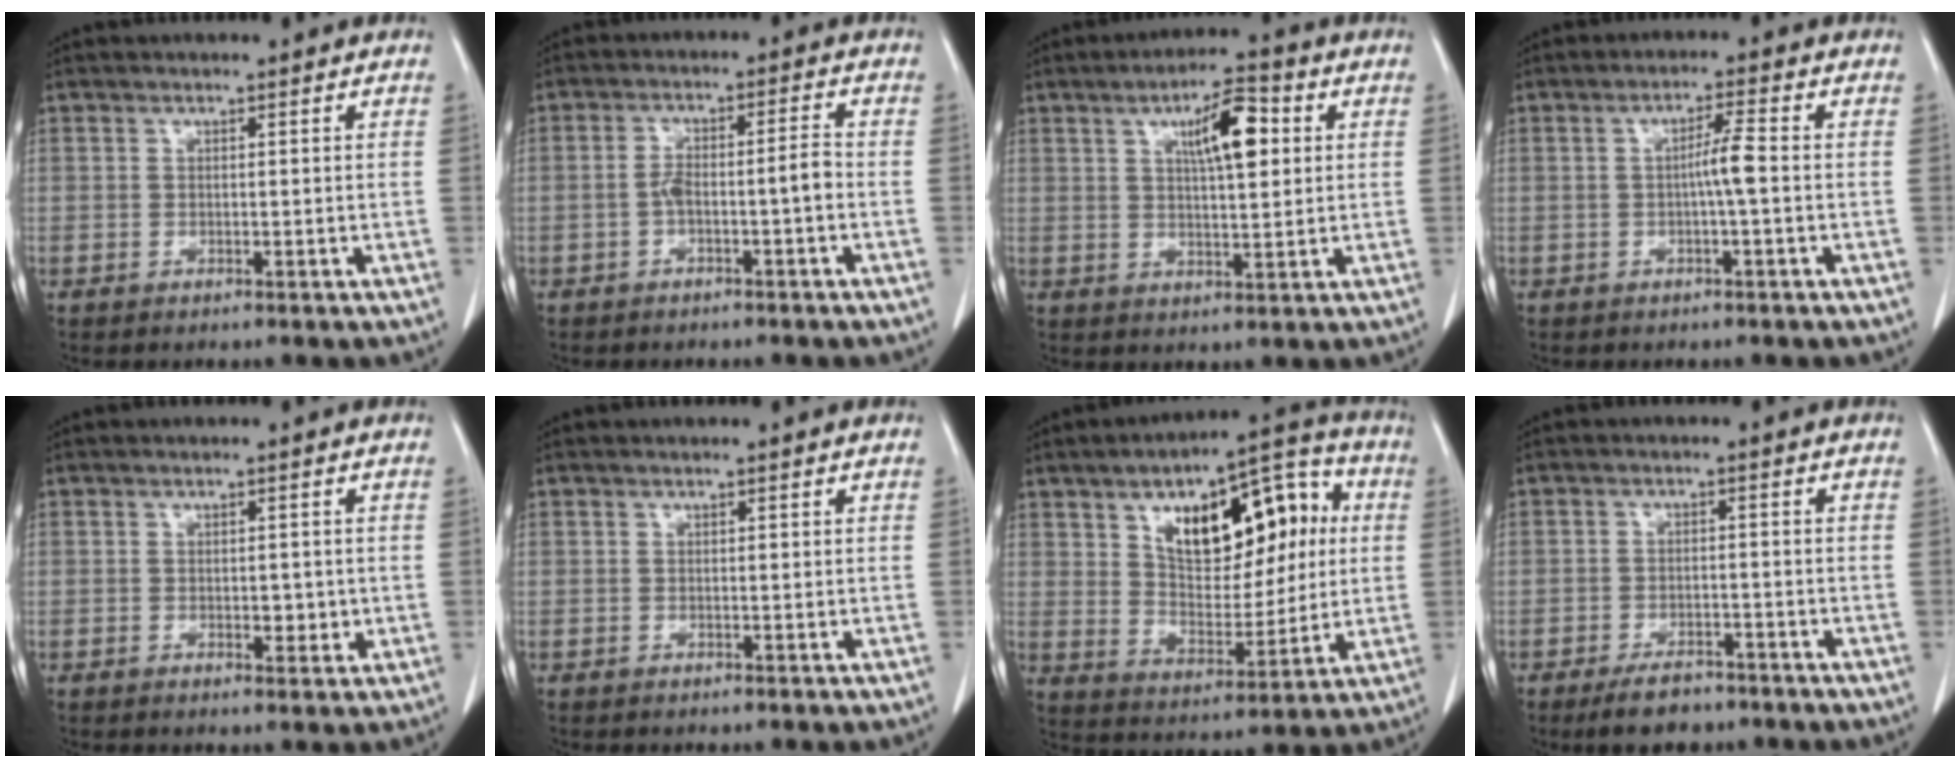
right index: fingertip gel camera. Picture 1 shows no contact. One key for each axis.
{"total": 4.7, "fx": -1.5, "fy": 0.8, "fz": 4.3, "tx": -0.081, "ty": 0.020, "tz": -0.022}
{"total": 8.3, "fx": 2.6, "fy": 2.0, "fz": 7.6, "tx": -0.123, "ty": 0.012, "tz": 0.043}
{"total": 3.4, "fx": -0.4, "fy": -0.2, "fz": 3.4, "tx": -0.058, "ty": 0.004, "tz": -0.007}
{"total": 2.4, "fx": -0.3, "fy": 1.5, "fz": 2.0, "tx": -0.023, "ty": -0.001, "tz": 0.001}
{"total": 0.0}
{"total": 17.8, "fx": 5.1, "fy": 8.5, "fz": 14.8, "tx": -0.210, "ty": 0.041, "tz": 0.085}
{"total": 5.3, "fx": -4.0, "fy": 2.3, "fz": 2.5, "tx": -0.044, "ty": 0.000, "tz": -0.061}